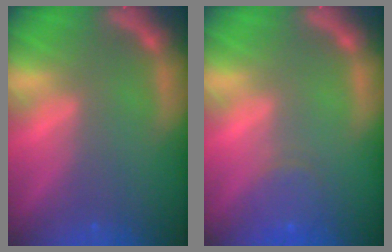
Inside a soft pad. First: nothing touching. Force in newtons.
{"total": 3.0}